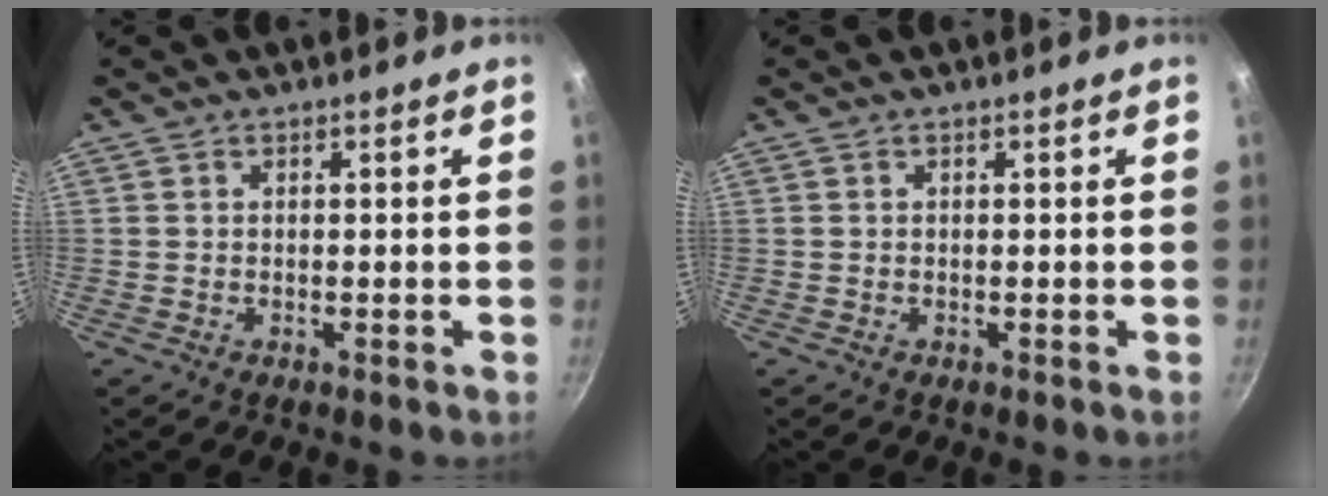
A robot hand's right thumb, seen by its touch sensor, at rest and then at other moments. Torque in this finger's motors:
{"motor_torque": [0.04, 0.39, -0.37, 0.25, 0.01]}